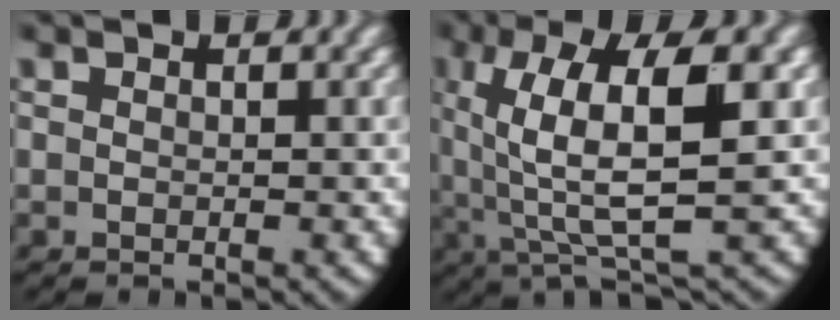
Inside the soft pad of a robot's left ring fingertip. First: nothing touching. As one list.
[{"total": 9.4, "force": [1.1, 4.3, 8.3], "torque": [-0.145, -0.008, 0.023]}]